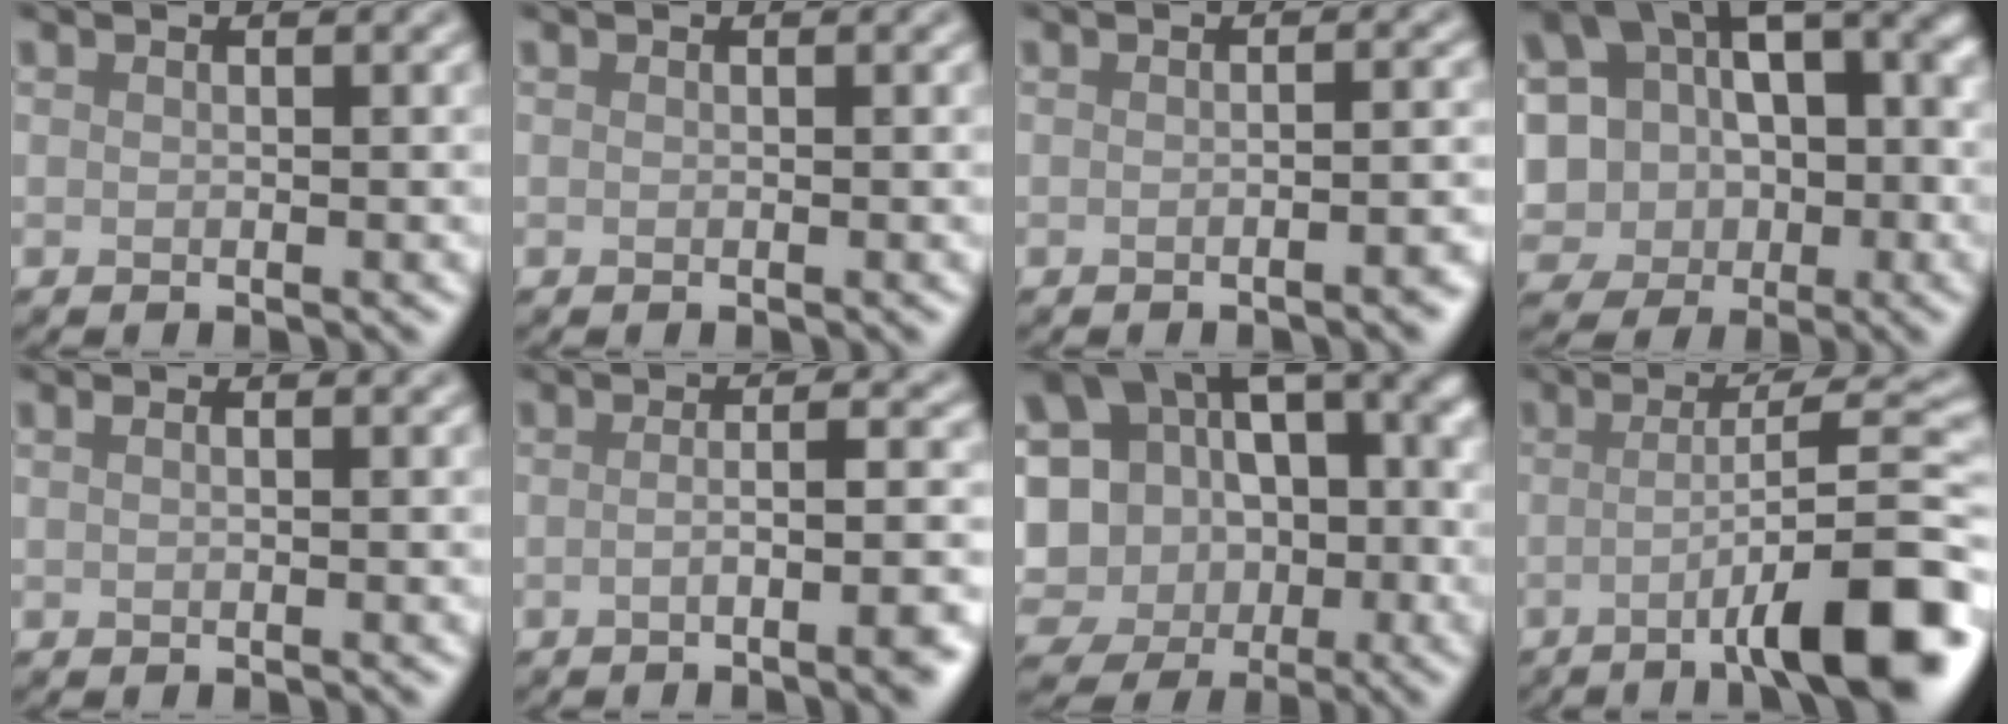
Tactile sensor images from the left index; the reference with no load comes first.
{"total": 0.0}
{"total": 2.2, "force": [-0.9, 0.6, 1.9], "torque": [-0.017, 0.003, -0.014]}
{"total": 12.8, "force": [1.3, 10.1, 7.8], "torque": [-0.165, 0.023, 0.026]}
{"total": 0.7, "force": [0.3, 0.2, 0.6], "torque": [-0.013, 0.002, 0.004]}
{"total": 6.3, "force": [-2.0, 1.9, 5.7], "torque": [-0.053, 0.002, -0.032]}
{"total": 17.4, "force": [1.0, 14.5, 9.6], "torque": [-0.210, 0.031, 0.014]}
{"total": 10.6, "force": [-3.5, 1.9, 9.9], "torque": [-0.121, 0.011, -0.061]}